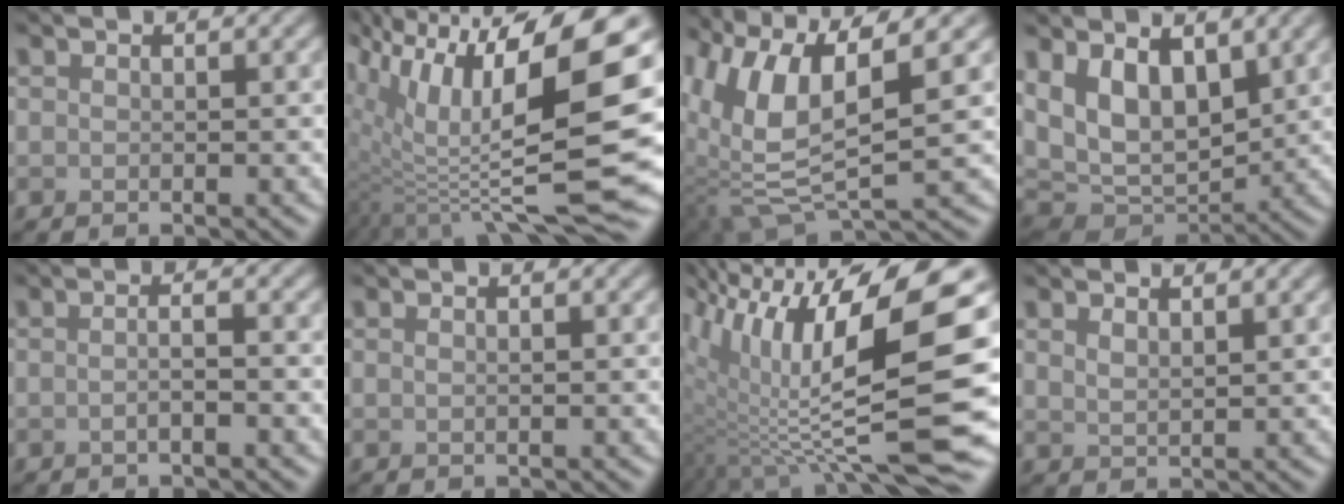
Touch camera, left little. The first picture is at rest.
{"total": 14.6, "force": [3.2, 5.1, 13.2], "torque": [-0.233, 0.005, 0.060]}
{"total": 10.1, "force": [2.6, 3.9, 8.9], "torque": [-0.196, -0.007, 0.051]}
{"total": 8.9, "force": [2.9, 5.2, 6.6], "torque": [-0.123, -0.010, 0.045]}
{"total": 1.7, "force": [-0.5, 0.4, 1.6], "torque": [-0.022, 0.000, -0.011]}
{"total": 0.5, "force": [0.2, 0.1, 0.5], "torque": [-0.011, 0.001, -0.001]}
{"total": 14.7, "force": [1.7, 4.7, 13.8], "torque": [-0.251, 0.004, 0.036]}
{"total": 1.5, "force": [1.2, 0.4, 0.8], "torque": [-0.020, -0.001, 0.024]}